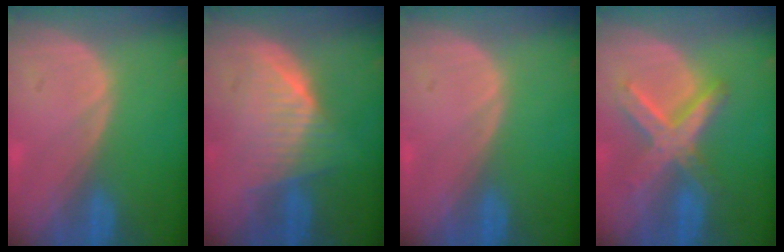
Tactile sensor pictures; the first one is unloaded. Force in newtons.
{"total": 6.4, "press": 6.2, "slide": 1.7}
{"total": 0.0}
{"total": 8.4, "press": 7.2, "slide": 4.2}